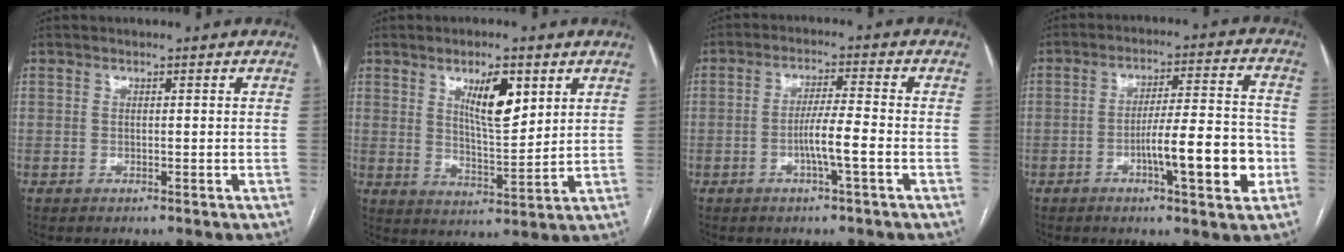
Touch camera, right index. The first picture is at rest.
{"total": 8.2, "force": [3.7, 2.2, 6.9], "torque": [-0.120, -0.003, 0.068]}
{"total": 5.4, "force": [-1.8, -0.2, 5.1], "torque": [-0.096, 0.001, -0.034]}
{"total": 11.9, "force": [-3.8, 1.7, 11.2], "torque": [-0.173, 0.009, -0.055]}